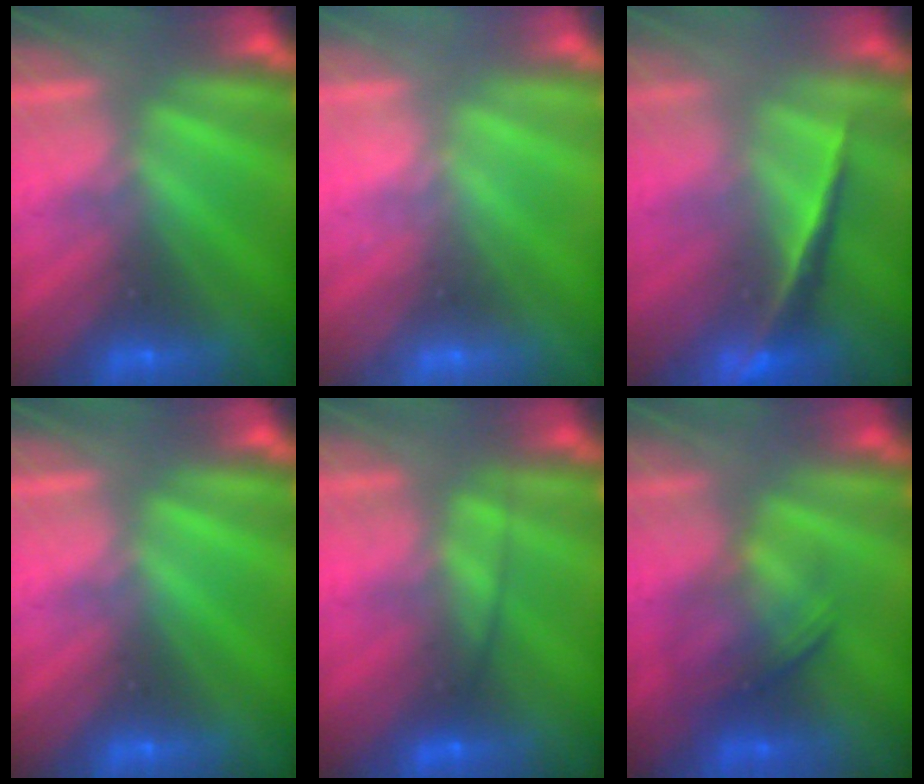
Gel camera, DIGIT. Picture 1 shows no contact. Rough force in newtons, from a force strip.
{"total": 2.3}
{"total": 1.9}
{"total": 0.0}
{"total": 2.3}
{"total": 1.9}